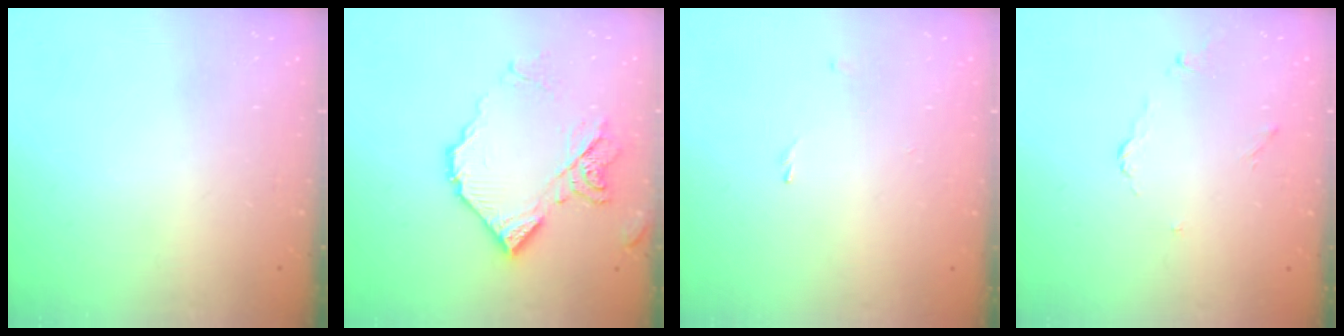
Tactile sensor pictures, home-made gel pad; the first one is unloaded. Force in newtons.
{"total": 14.4, "press": 14.3, "slide": 1.6}
{"total": 0.0}
{"total": 3.4, "press": 3.3, "slide": 0.6}